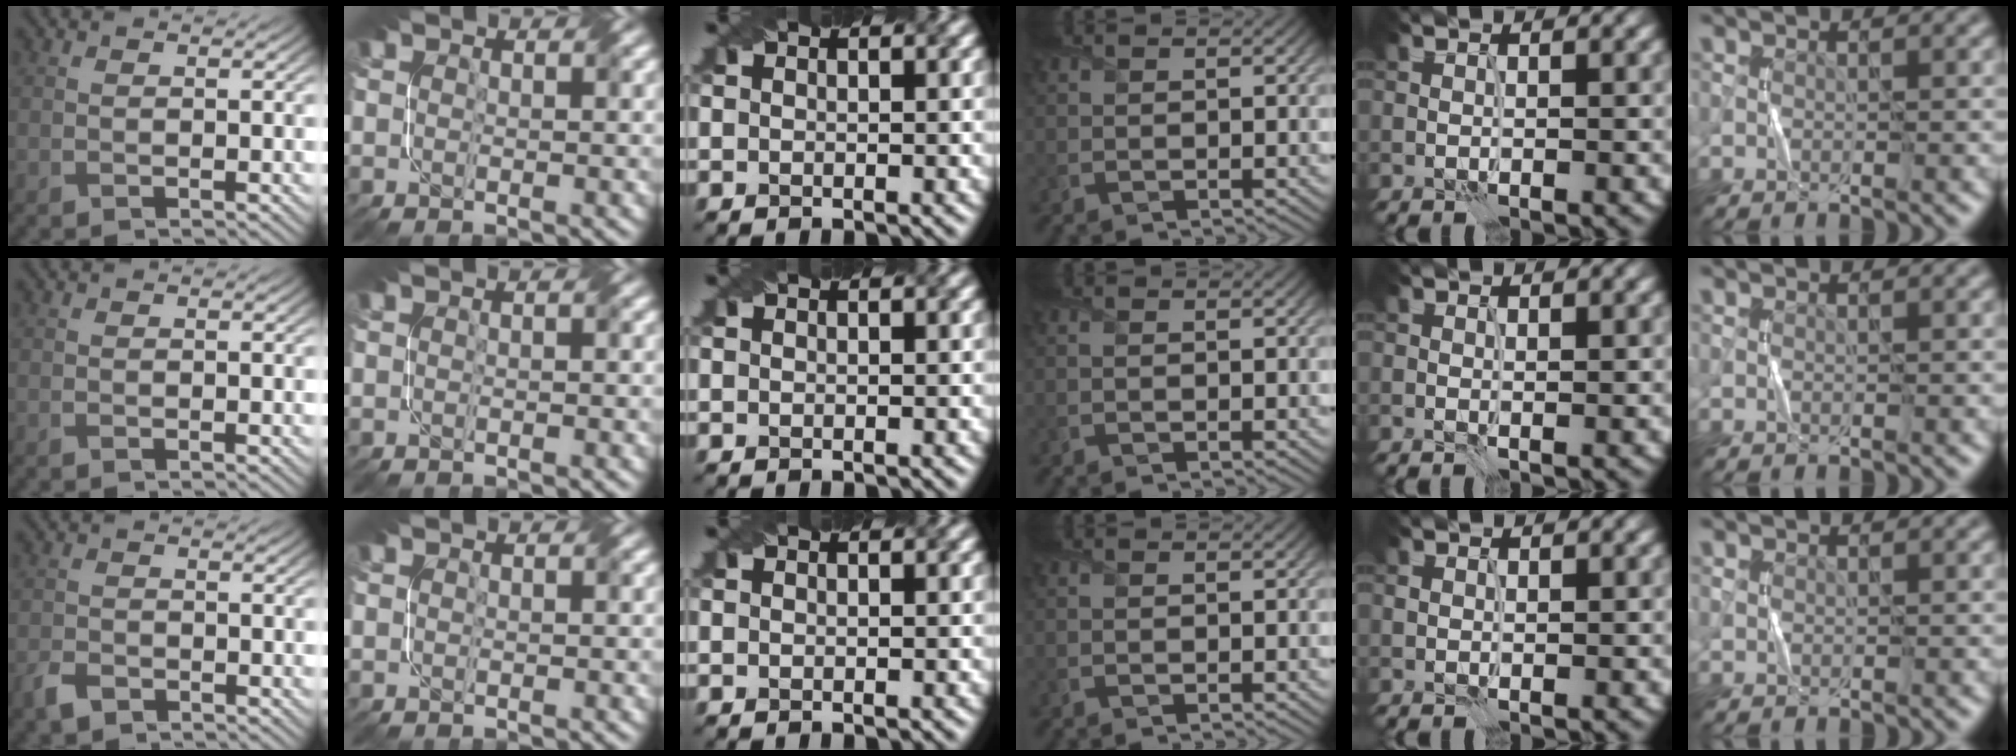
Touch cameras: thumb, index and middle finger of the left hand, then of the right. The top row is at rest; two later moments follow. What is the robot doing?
{"motion": "fold", "object": "napkin"}